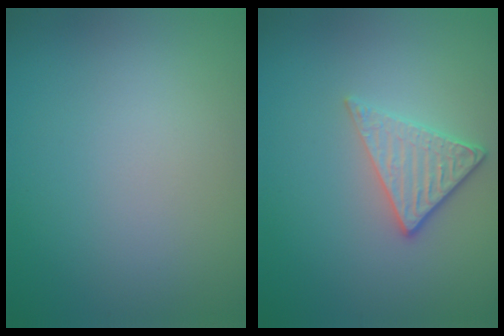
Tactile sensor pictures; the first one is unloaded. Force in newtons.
{"total": 3.0, "press": 2.6, "slide": 1.6}